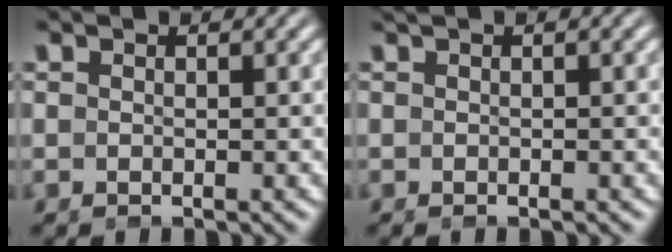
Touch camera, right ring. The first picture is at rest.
{"total": 0.6, "force": [-0.1, -0.2, 0.6], "torque": [-0.009, 0.005, -0.004]}